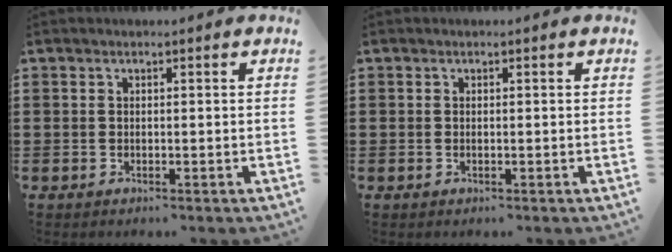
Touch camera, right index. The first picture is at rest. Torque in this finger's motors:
{"motor_torque": [0.84, 1.30, 0.00, 0.01]}